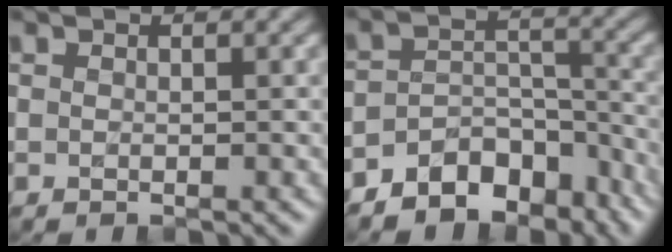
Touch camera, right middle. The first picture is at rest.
{"total": 7.4, "force": [-5.9, 3.8, 2.4], "torque": [-0.026, -0.008, -0.090]}